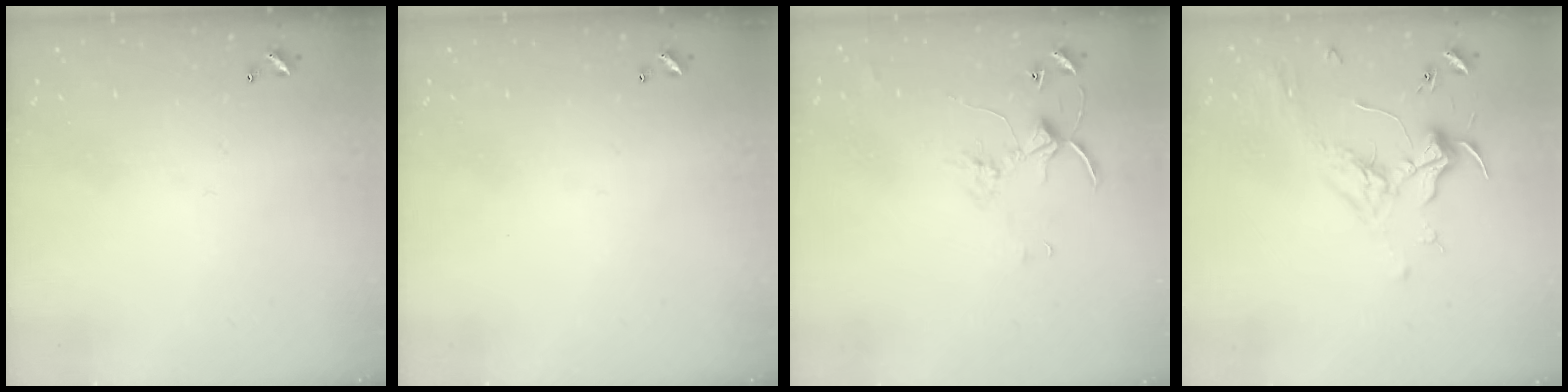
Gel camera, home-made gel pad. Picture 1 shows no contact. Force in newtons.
{"total": 0.0}
{"total": 2.8, "press": 2.8, "slide": 0.4}
{"total": 1.8, "press": 1.7, "slide": 0.7}